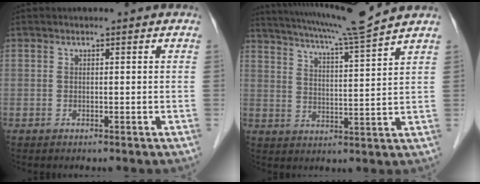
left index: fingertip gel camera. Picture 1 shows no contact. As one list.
[{"total": 11.8, "force": [10.5, -2.2, 4.9], "torque": [-0.091, -0.013, 0.164]}]